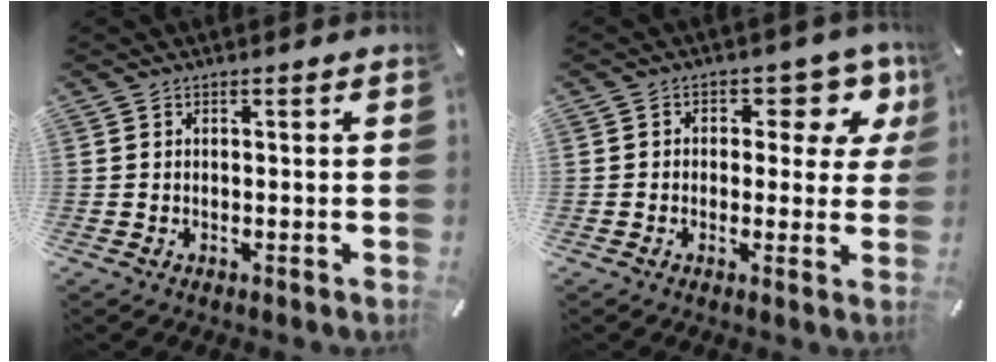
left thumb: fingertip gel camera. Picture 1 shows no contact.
{"total": 8.2, "force": [2.8, 5.4, 5.5], "torque": [-0.061, -0.017, 0.043]}